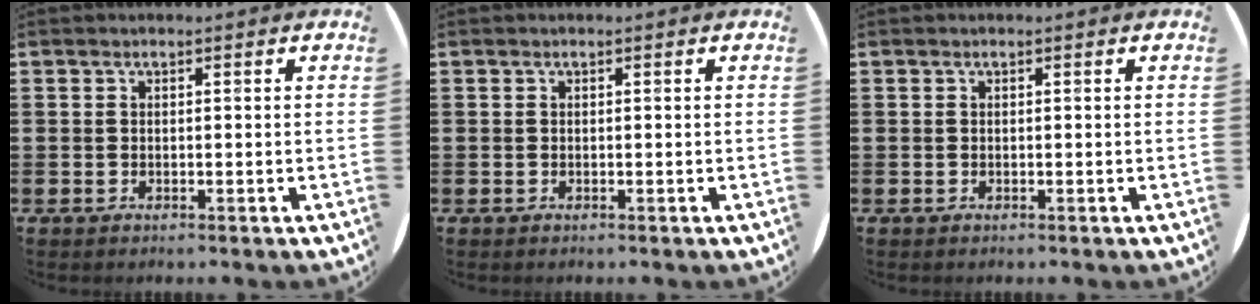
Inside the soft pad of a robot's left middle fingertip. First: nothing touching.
{"total": 0.0}
{"total": 0.0}